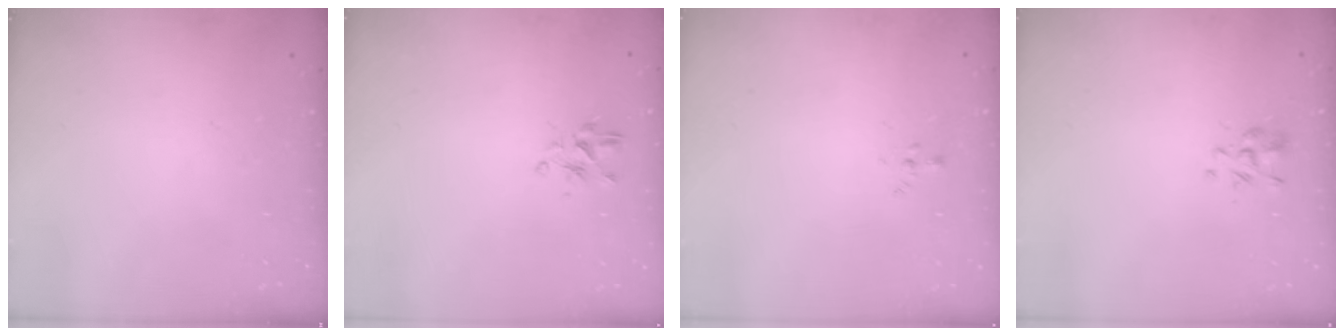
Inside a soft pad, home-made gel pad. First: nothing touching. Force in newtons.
{"total": 2.8, "press": 2.7, "slide": 0.9}
{"total": 0.7, "press": 0.6, "slide": 0.4}
{"total": 2.3, "press": 2.1, "slide": 0.9}